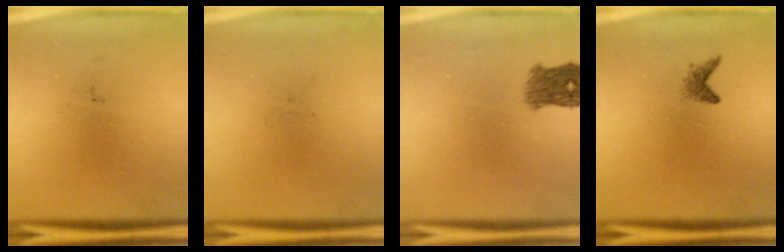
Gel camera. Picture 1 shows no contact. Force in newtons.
{"total": 0.0}
{"total": 3.6}
{"total": 1.2}